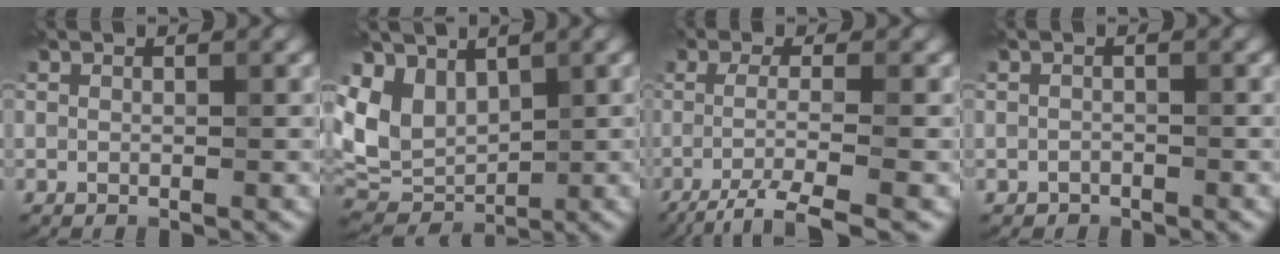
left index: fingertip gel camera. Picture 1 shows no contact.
{"total": 5.7, "force": [2.0, 4.1, 3.4], "torque": [-0.072, -0.007, 0.037]}
{"total": 4.9, "force": [-2.3, 1.0, 4.2], "torque": [-0.068, -0.005, -0.048]}
{"total": 0.8, "force": [-0.6, 0.5, 0.1], "torque": [0.000, -0.001, -0.011]}